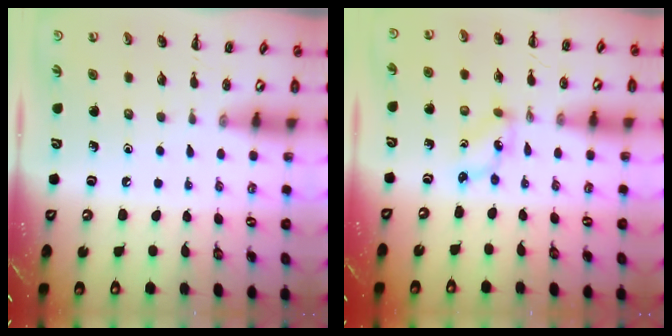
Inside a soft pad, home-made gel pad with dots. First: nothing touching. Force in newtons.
{"total": 1.4, "press": 1.3, "slide": 0.3}